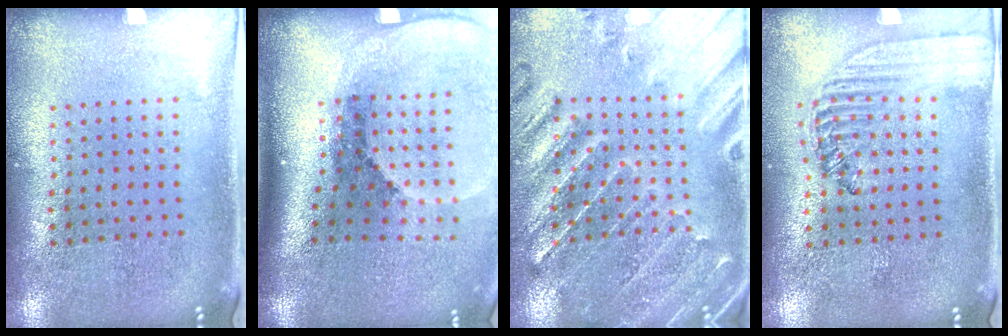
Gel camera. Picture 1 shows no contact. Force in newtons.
{"total": 2.7, "press": 1.9, "slide": 2.0}
{"total": 1.1, "press": 1.1, "slide": 0.3}
{"total": 1.5, "press": 1.4, "slide": 0.5}